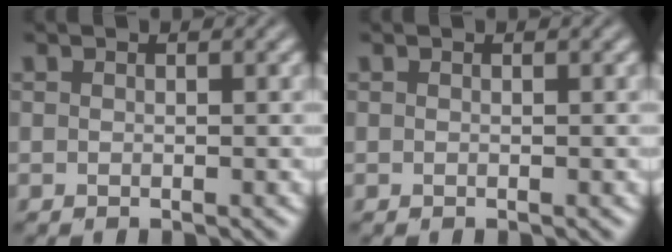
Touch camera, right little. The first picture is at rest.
{"total": 0.0}